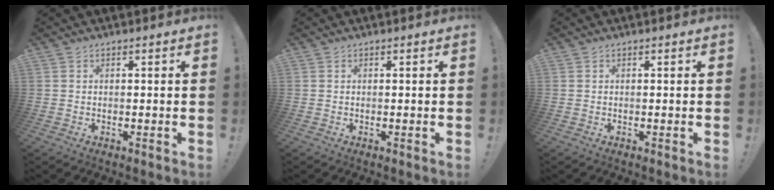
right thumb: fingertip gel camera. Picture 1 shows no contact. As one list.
[{"total": 0.0}, {"total": 0.0}]